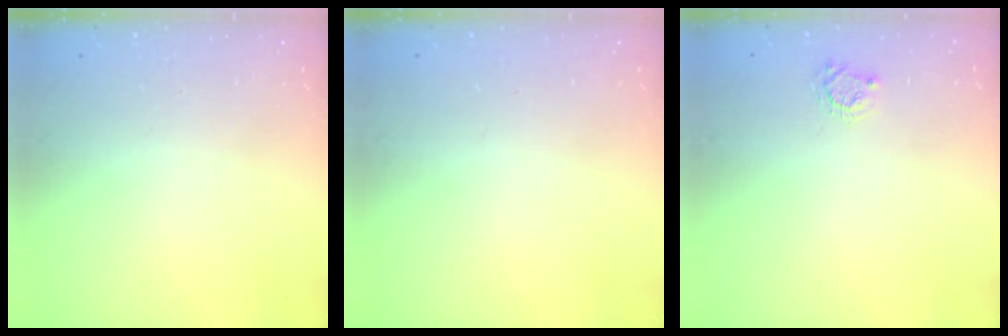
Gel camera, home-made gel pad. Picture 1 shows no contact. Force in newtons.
{"total": 0.0}
{"total": 3.3, "press": 3.2, "slide": 0.4}